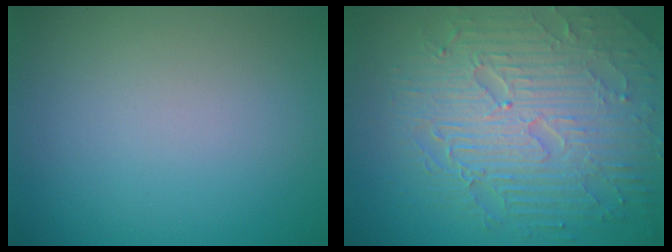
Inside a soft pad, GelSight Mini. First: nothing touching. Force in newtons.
{"total": 9.2, "press": 6.3, "slide": 6.7}